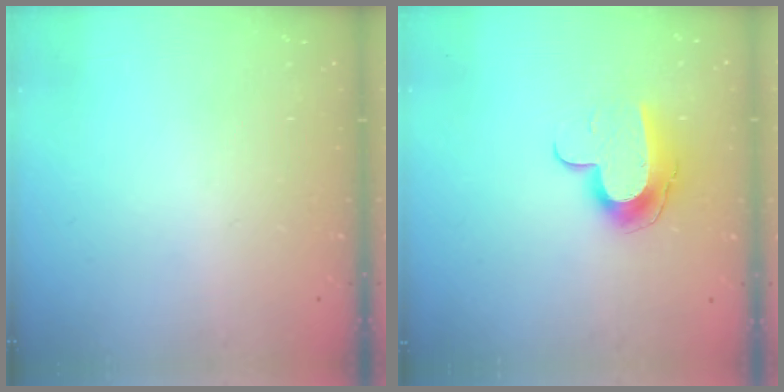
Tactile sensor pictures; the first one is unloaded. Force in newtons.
{"total": 10.7, "press": 10.7, "slide": 0.5}